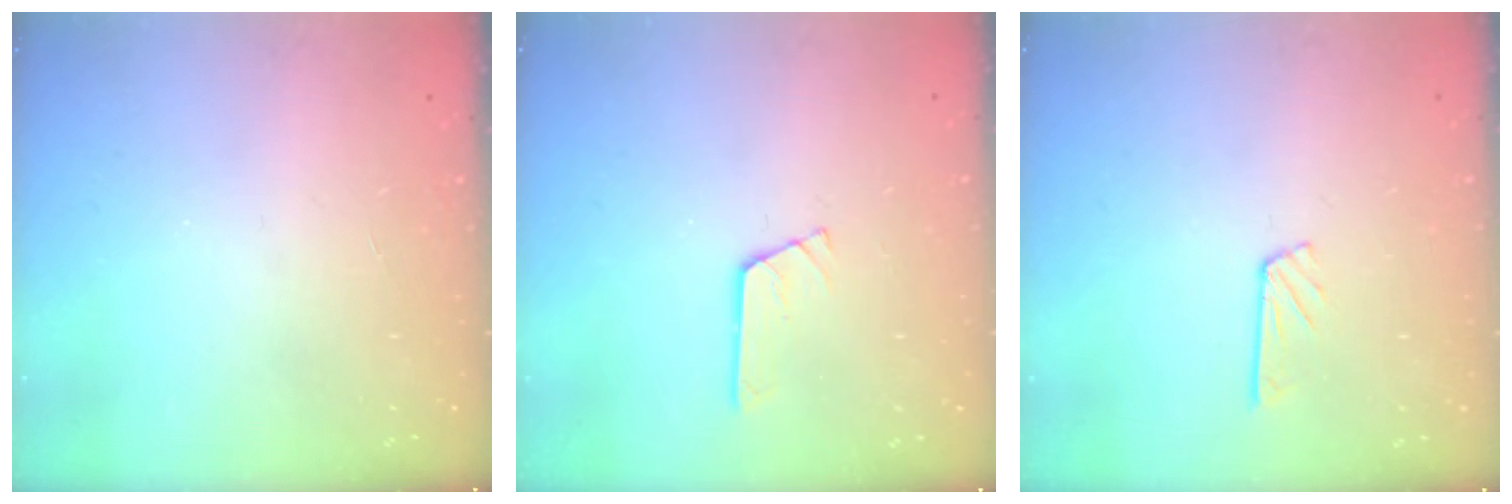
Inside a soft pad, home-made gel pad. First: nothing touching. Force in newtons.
{"total": 3.0, "press": 2.9, "slide": 0.4}
{"total": 5.1, "press": 5.0, "slide": 0.5}